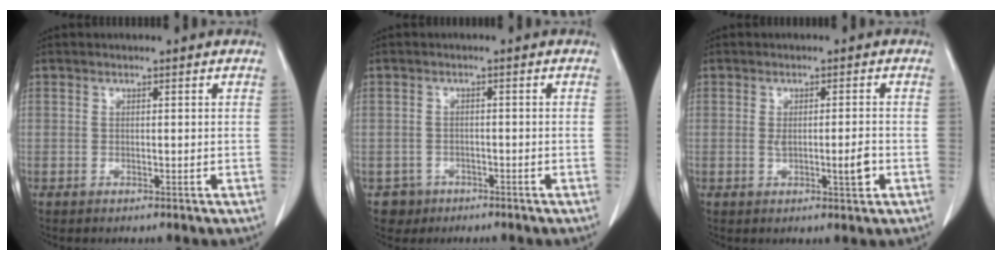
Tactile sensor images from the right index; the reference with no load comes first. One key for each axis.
{"total": 2.6, "fx": -1.4, "fy": 2.2, "fz": -0.3, "tx": 0.009, "ty": 0.013, "tz": -0.023}
{"total": 3.8, "fx": -0.8, "fy": 0.7, "fz": 3.7, "tx": -0.060, "ty": -0.003, "tz": -0.008}